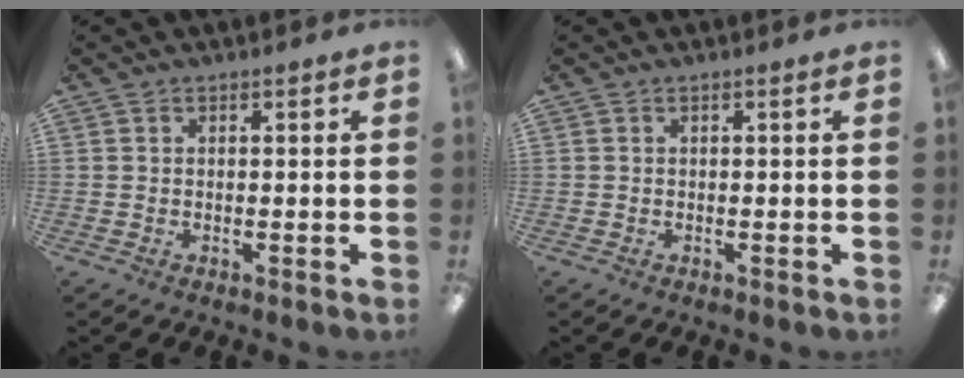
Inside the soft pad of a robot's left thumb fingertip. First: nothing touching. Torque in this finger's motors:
{"motor_torque": [0.01, 0.04, -0.17, -0.04, 0.00]}